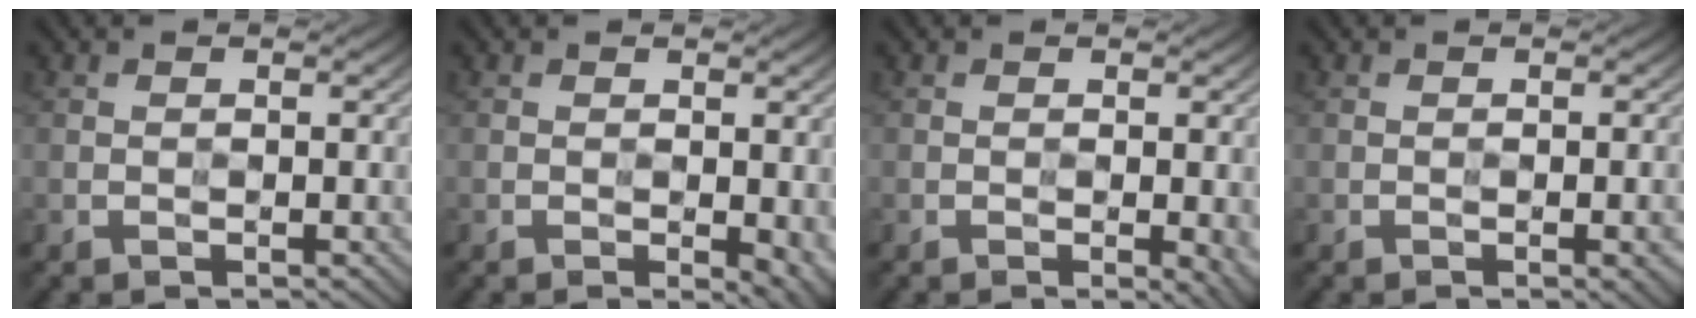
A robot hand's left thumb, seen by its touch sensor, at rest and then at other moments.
{"total": 5.4, "force": [-1.5, 2.8, 4.3], "torque": [-0.049, -0.018, 0.001]}
{"total": 4.5, "force": [-1.3, 1.9, 3.9], "torque": [-0.040, -0.009, -0.005]}
{"total": 3.4, "force": [-1.3, 1.3, 2.9], "torque": [-0.024, -0.009, -0.009]}